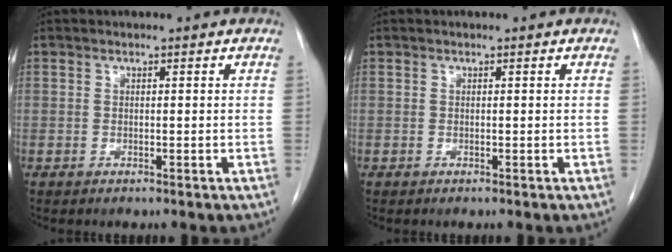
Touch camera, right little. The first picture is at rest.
{"total": 0.0}